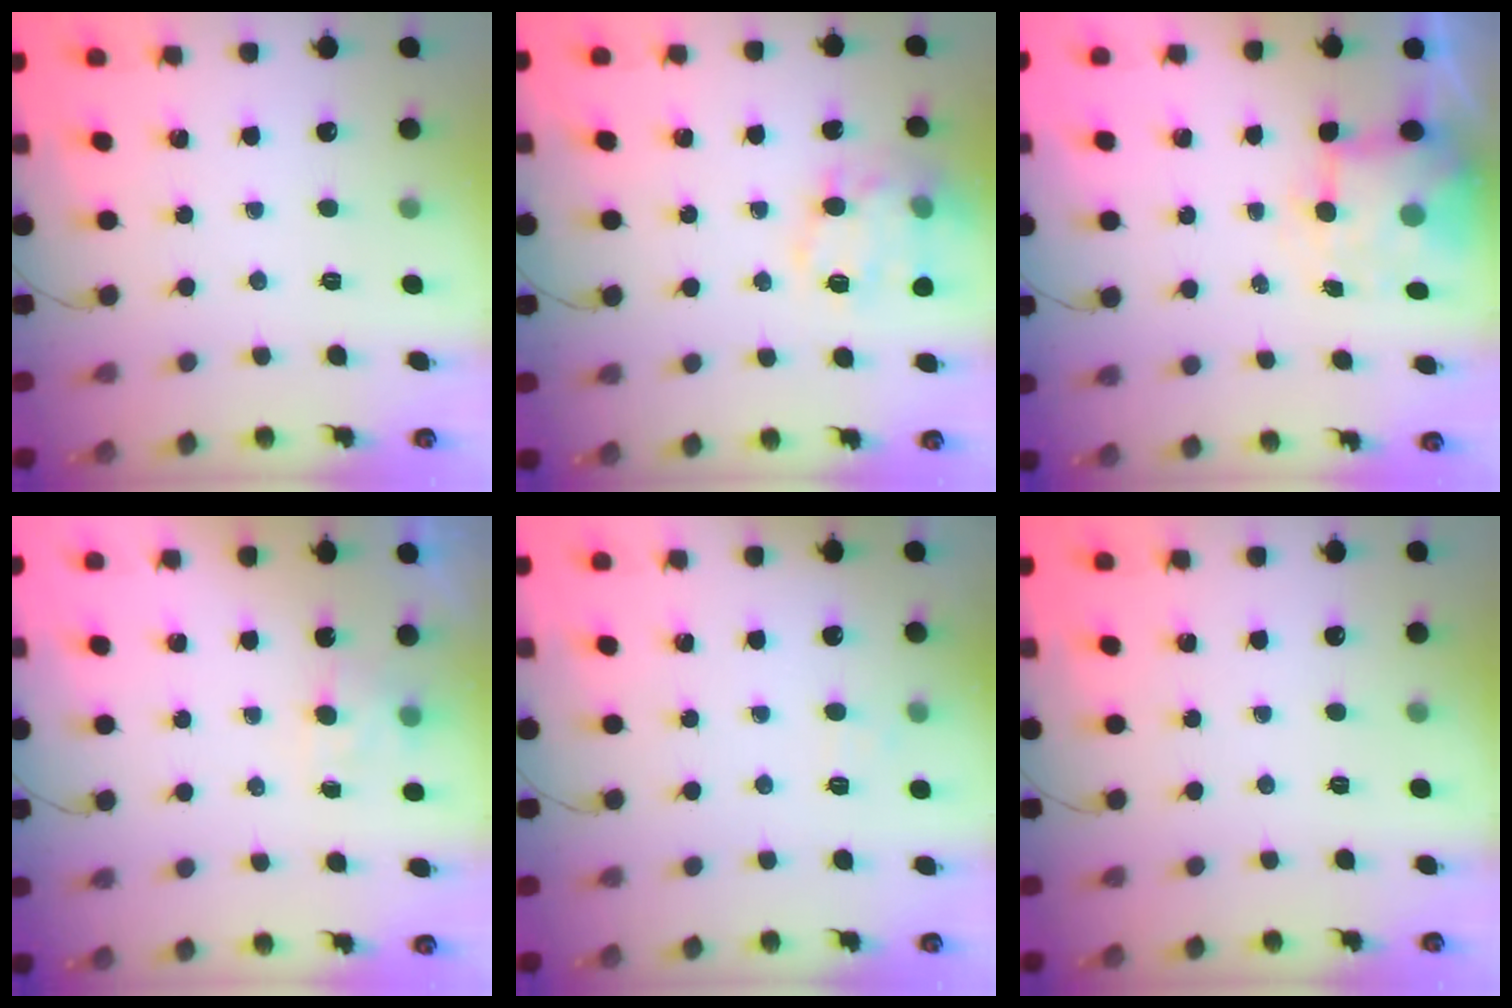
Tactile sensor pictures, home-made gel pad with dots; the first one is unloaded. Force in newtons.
{"total": 16.6, "press": 16.6, "slide": 1.4}
{"total": 6.7, "press": 6.6, "slide": 1.2}
{"total": 5.0, "press": 4.7, "slide": 1.5}
{"total": 4.3, "press": 4.2, "slide": 1.0}
{"total": 0.0}